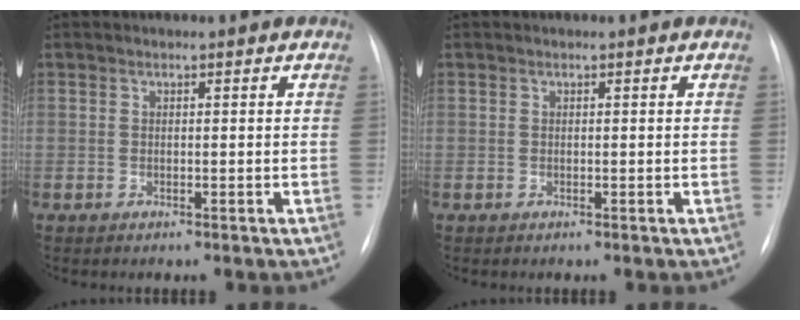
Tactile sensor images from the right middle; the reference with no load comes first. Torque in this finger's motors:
{"motor_torque": [0.00, 0.00, 0.00, 0.00]}